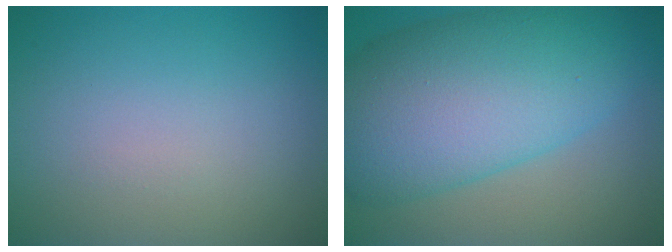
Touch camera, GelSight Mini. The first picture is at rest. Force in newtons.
{"total": 12.9, "press": 12.9, "slide": 0.2}